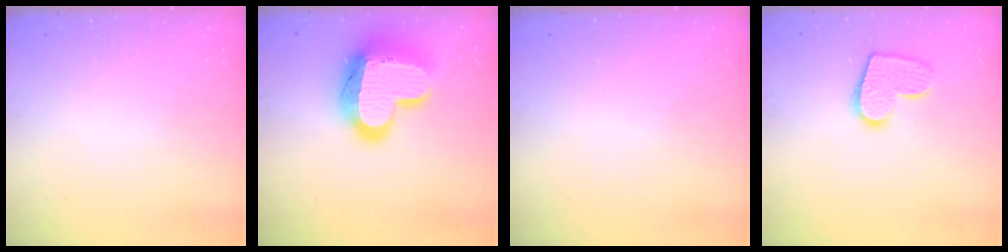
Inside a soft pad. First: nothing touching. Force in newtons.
{"total": 20.9, "press": 20.9, "slide": 1.8}
{"total": 0.6, "press": 0.6, "slide": 0.2}
{"total": 11.6, "press": 11.5, "slide": 0.5}